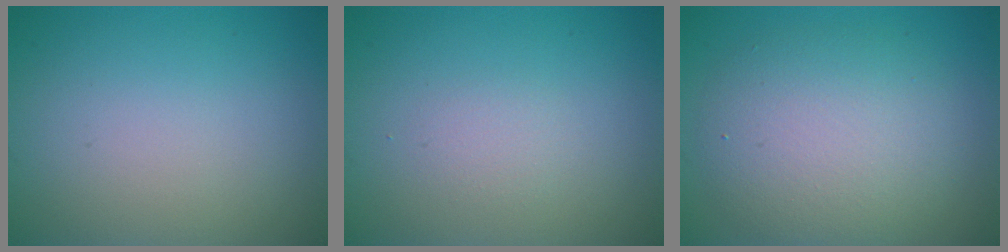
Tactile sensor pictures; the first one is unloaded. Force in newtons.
{"total": 1.0, "press": 1.0, "slide": 0.0}
{"total": 6.0, "press": 6.0, "slide": 0.3}